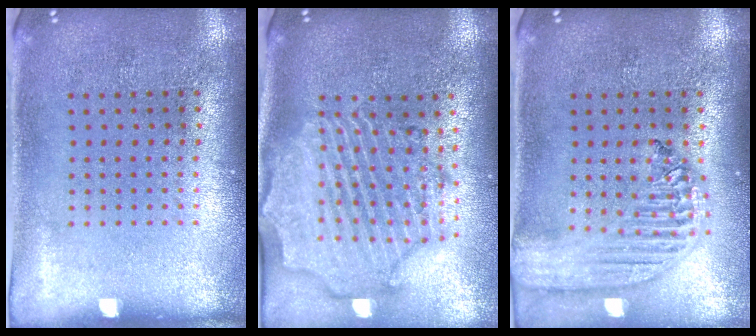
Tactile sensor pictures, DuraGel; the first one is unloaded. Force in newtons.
{"total": 2.9, "press": 2.5, "slide": 1.4}
{"total": 2.2, "press": 1.9, "slide": 1.1}